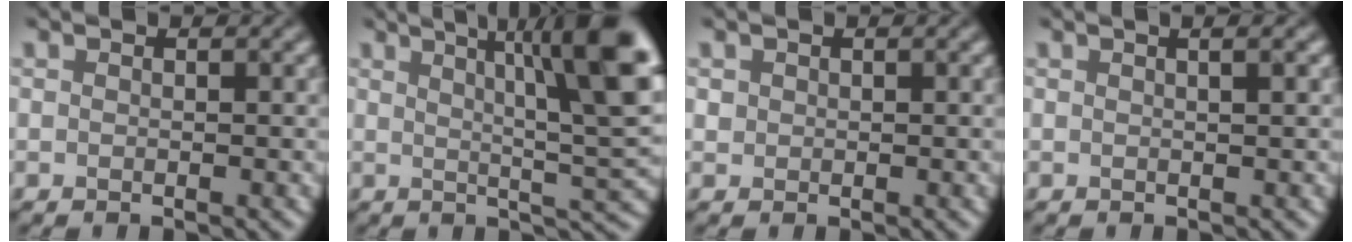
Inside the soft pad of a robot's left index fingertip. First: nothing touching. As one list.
[{"total": 11.9, "force": [4.2, 3.1, 10.7], "torque": [-0.123, 0.015, 0.063]}, {"total": 0.6, "force": [0.1, 0.6, -0.1], "torque": [0.001, 0.001, 0.010]}, {"total": 3.9, "force": [1.8, 2.0, 2.9], "torque": [0.001, 0.034, -0.004]}]